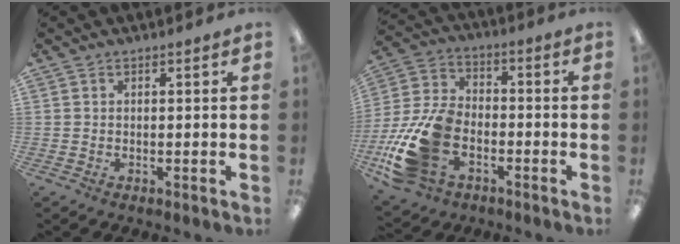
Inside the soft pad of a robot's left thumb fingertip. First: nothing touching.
{"total": 16.9, "force": [-6.3, 11.3, 10.9], "torque": [-0.235, 0.033, -0.103]}